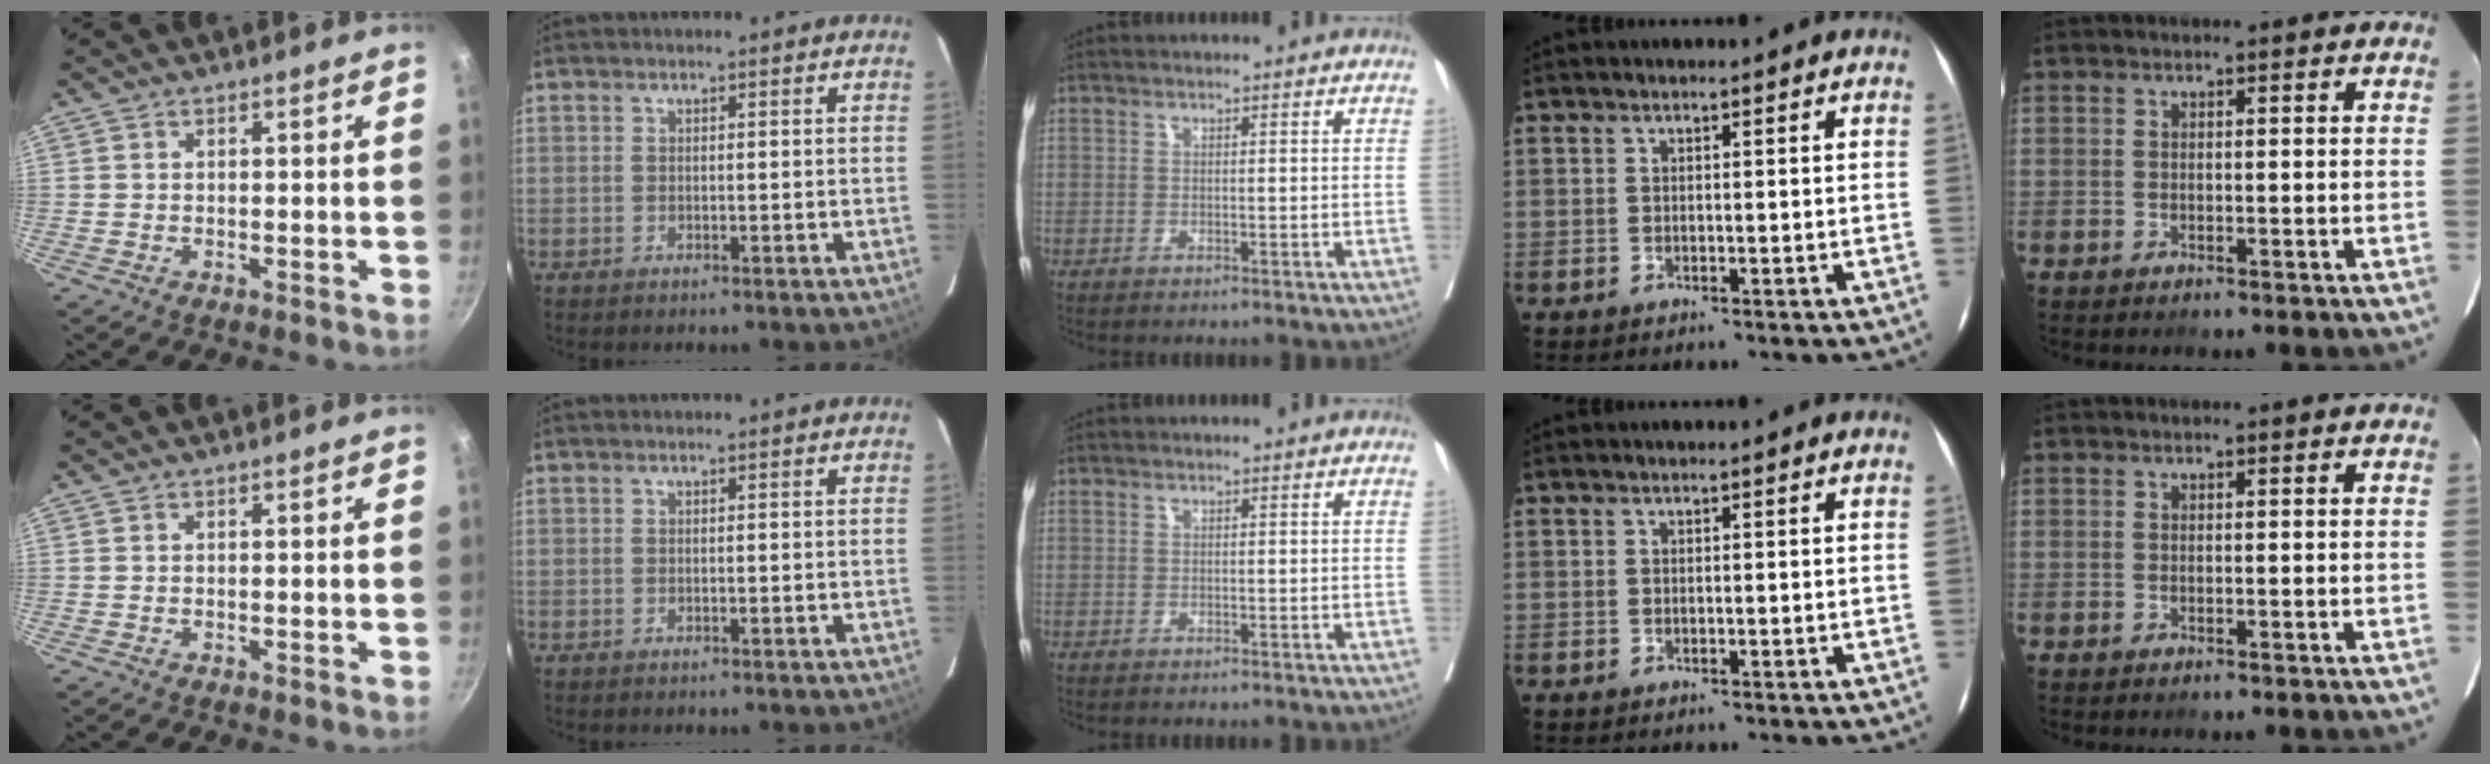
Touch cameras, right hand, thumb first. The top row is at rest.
{}